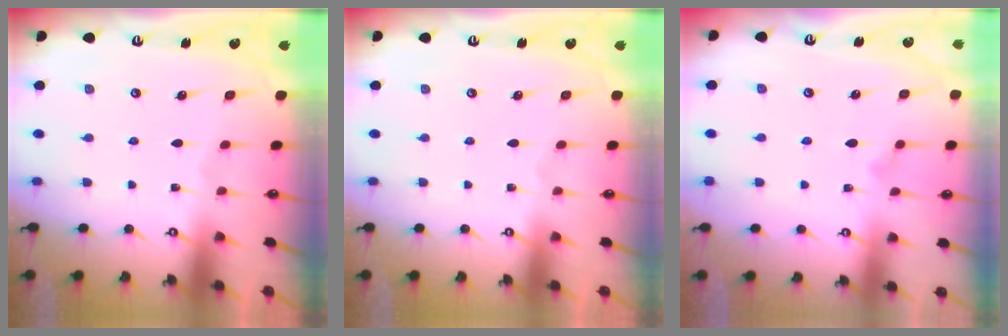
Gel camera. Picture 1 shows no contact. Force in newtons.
{"total": 0.0}
{"total": 6.7, "press": 6.7, "slide": 0.5}